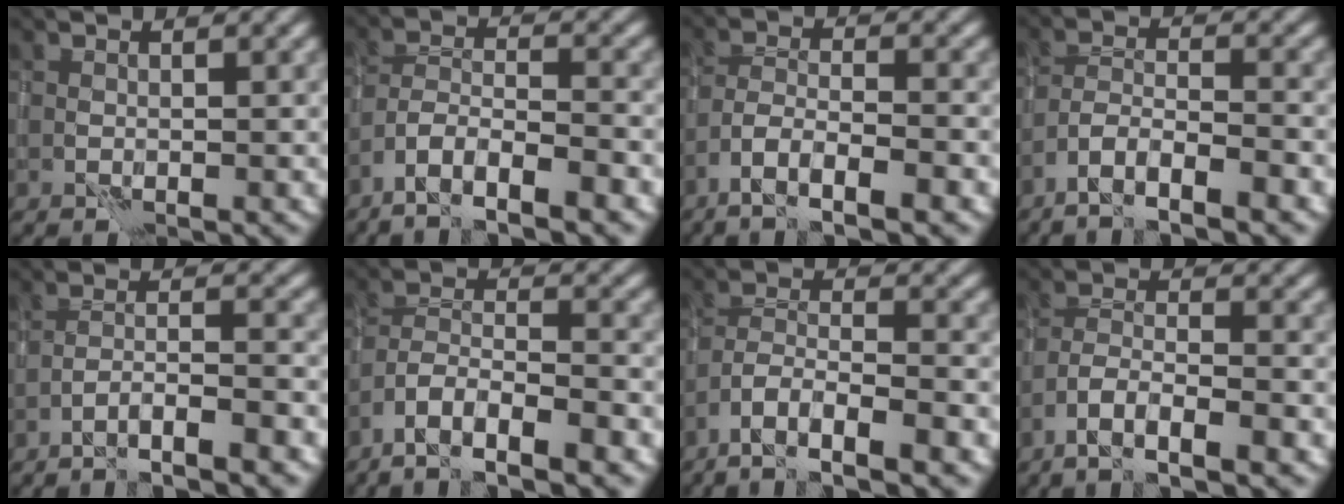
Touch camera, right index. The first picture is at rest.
{"total": 5.9, "force": [-4.3, 1.2, 3.8], "torque": [-0.067, 0.003, -0.079]}
{"total": 5.3, "force": [-3.7, 1.0, 3.7], "torque": [-0.068, 0.004, -0.066]}
{"total": 4.9, "force": [-3.6, 0.7, 3.2], "torque": [-0.056, 0.005, -0.067]}
{"total": 3.7, "force": [-2.7, -0.1, 2.5], "torque": [-0.038, 0.015, -0.050]}
{"total": 6.9, "force": [-5.1, 1.7, 4.4], "torque": [-0.075, 0.004, -0.095]}
{"total": 6.2, "force": [-4.4, 1.4, 4.2], "torque": [-0.072, 0.001, -0.082]}
{"total": 5.1, "force": [-3.5, 0.9, 3.6], "torque": [-0.066, 0.004, -0.063]}